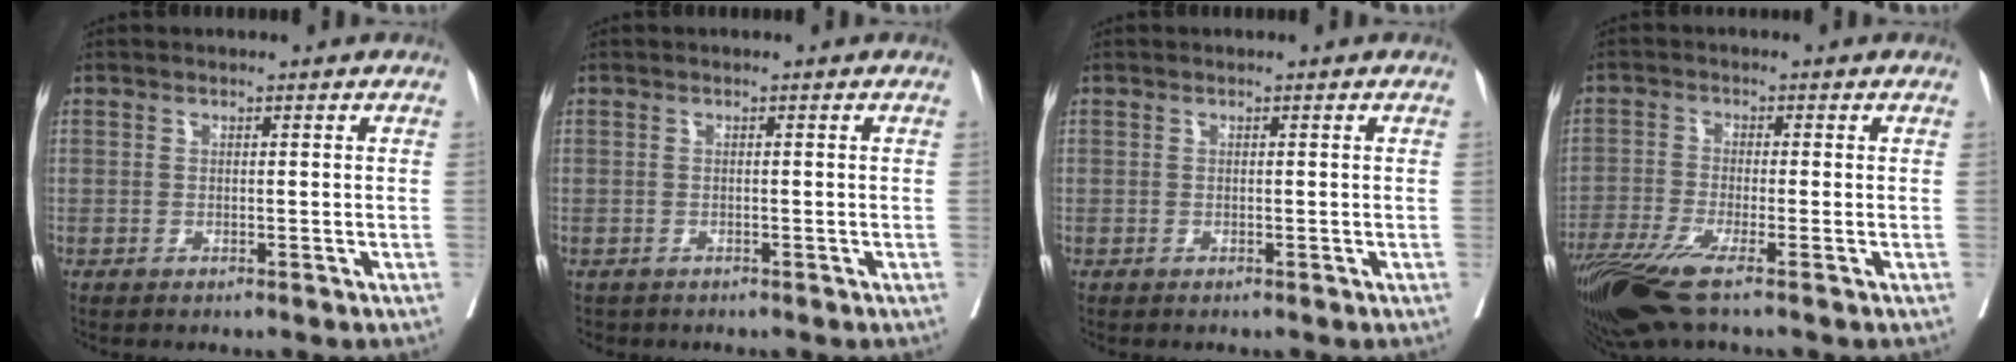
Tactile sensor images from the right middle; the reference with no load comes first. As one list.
[{"total": 1.2, "force": [-1.0, 0.6, 0.2], "torque": [-0.014, -0.002, -0.011]}, {"total": 0.0}, {"total": 9.0, "force": [-5.9, 0.7, 6.7], "torque": [-0.125, -0.020, -0.110]}]